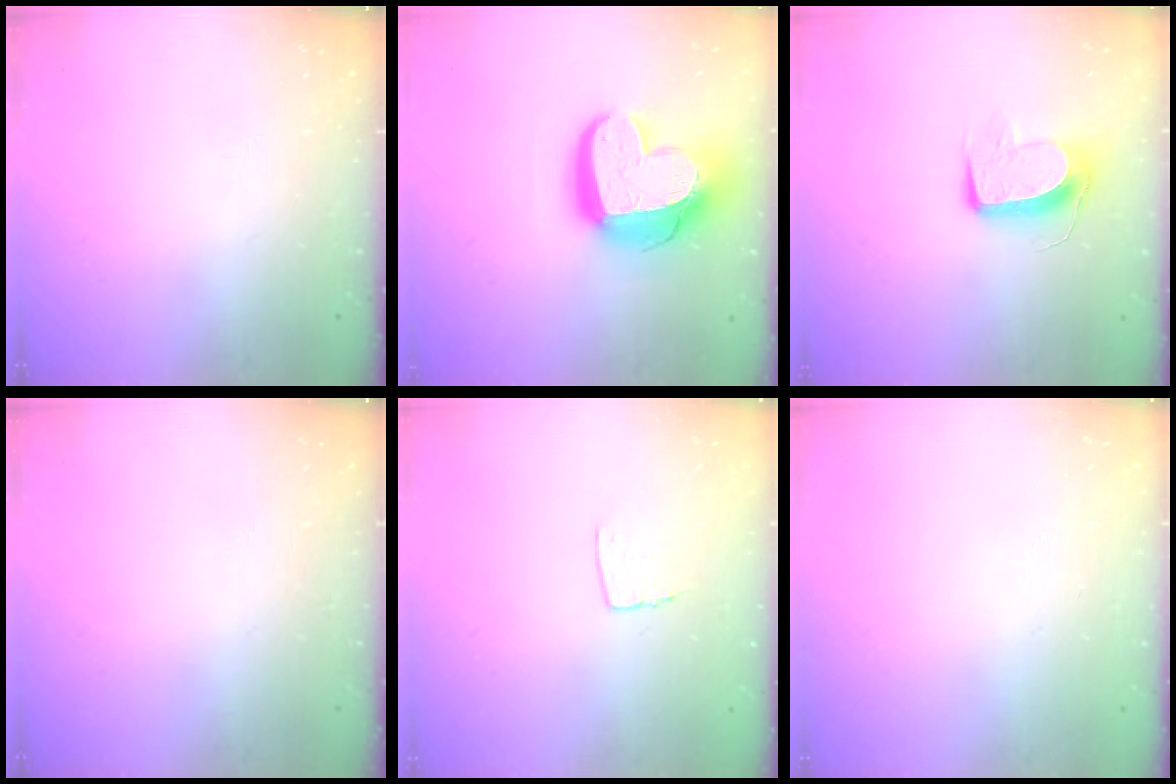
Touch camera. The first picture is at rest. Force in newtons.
{"total": 21.9, "press": 21.8, "slide": 2.2}
{"total": 9.7, "press": 9.7, "slide": 0.6}
{"total": 0.0}
{"total": 5.0, "press": 5.0, "slide": 0.3}
{"total": 0.0}